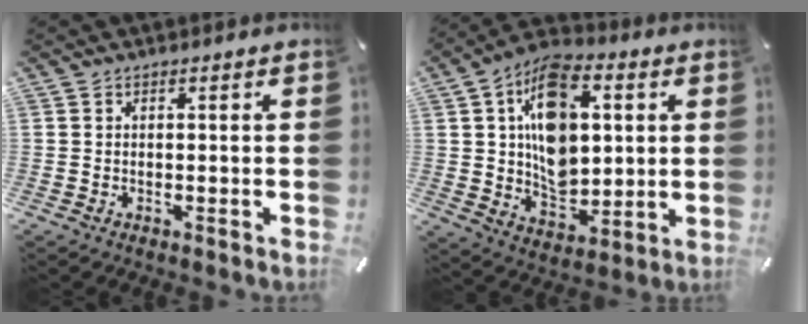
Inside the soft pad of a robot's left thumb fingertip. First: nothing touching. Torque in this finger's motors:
{"motor_torque": [0.81, 0.87, 1.21, 0.38, 0.25]}